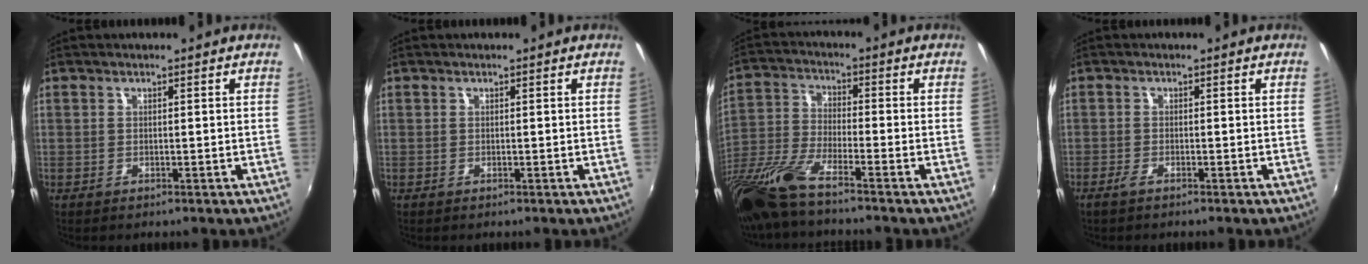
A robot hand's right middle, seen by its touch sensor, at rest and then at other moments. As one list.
[{"total": 0.0}, {"total": 13.4, "force": [-10.3, 1.2, 8.5], "torque": [-0.189, -0.035, -0.206]}, {"total": 1.6, "force": [-1.3, 0.2, 1.0], "torque": [-0.026, -0.004, -0.028]}]